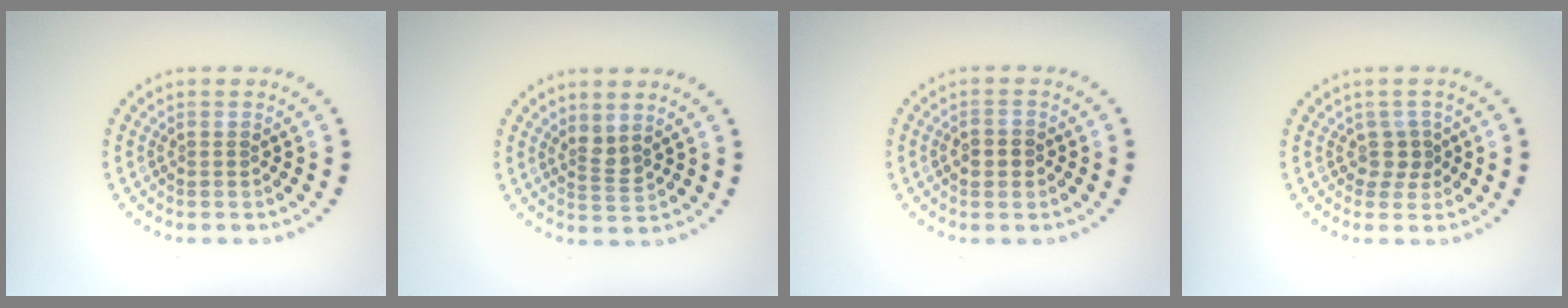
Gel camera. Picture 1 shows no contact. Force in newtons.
{"total": 1.7, "press": 1.3, "slide": 1.1}
{"total": 1.7, "press": 1.7, "slide": 0.4}
{"total": 1.6, "press": 1.2, "slide": 1.1}